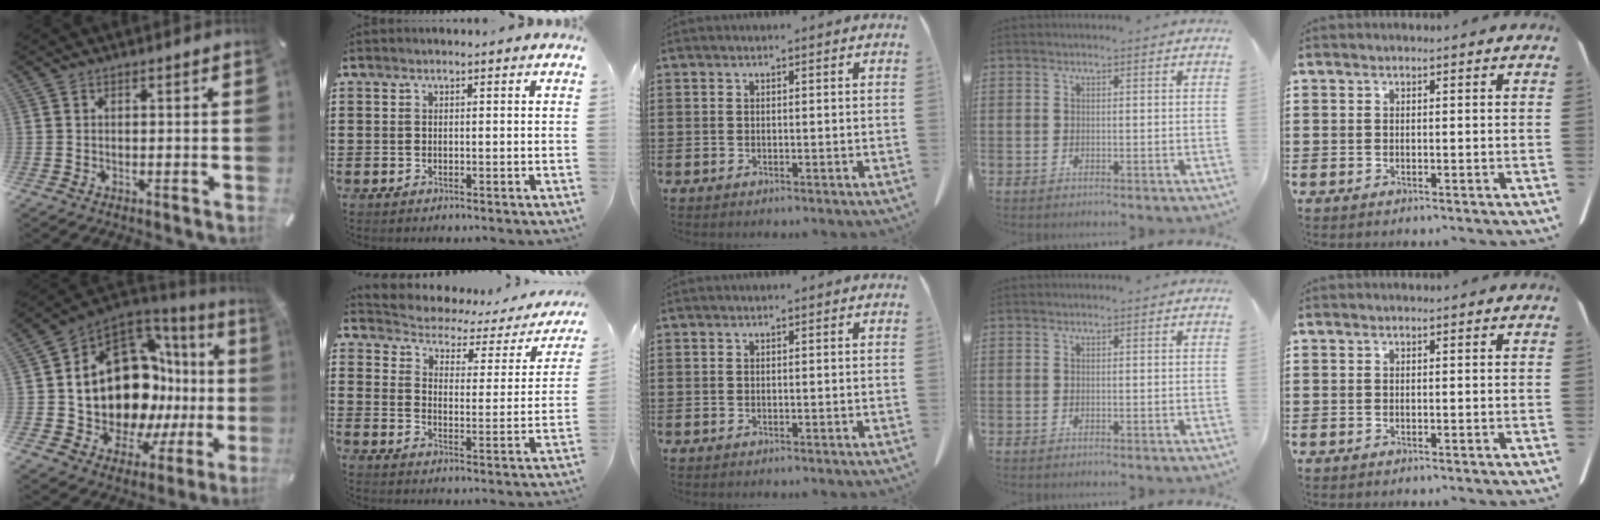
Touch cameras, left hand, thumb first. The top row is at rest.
{"thumb": {"total": 20.5, "force": [1.7, 13.9, 14.9], "torque": [-0.267, -0.065, 0.058]}, "index": {"total": 2.6, "force": [2.3, 1.2, 0.7], "torque": [-0.034, -0.023, 0.029]}}